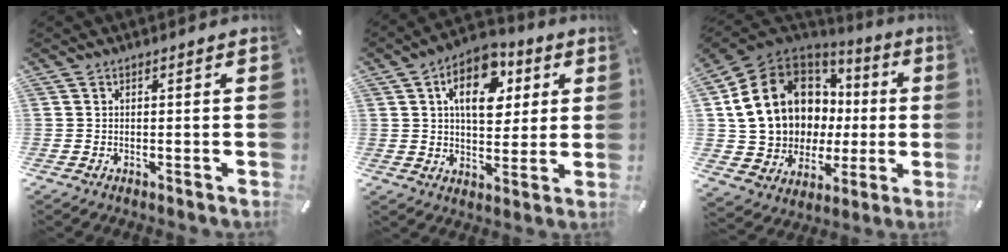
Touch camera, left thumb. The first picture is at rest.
{"total": 13.2, "force": [4.9, 8.5, 8.8], "torque": [-0.121, -0.010, 0.082]}
{"total": 16.9, "force": [4.0, 14.5, 7.8], "torque": [-0.160, -0.039, 0.101]}